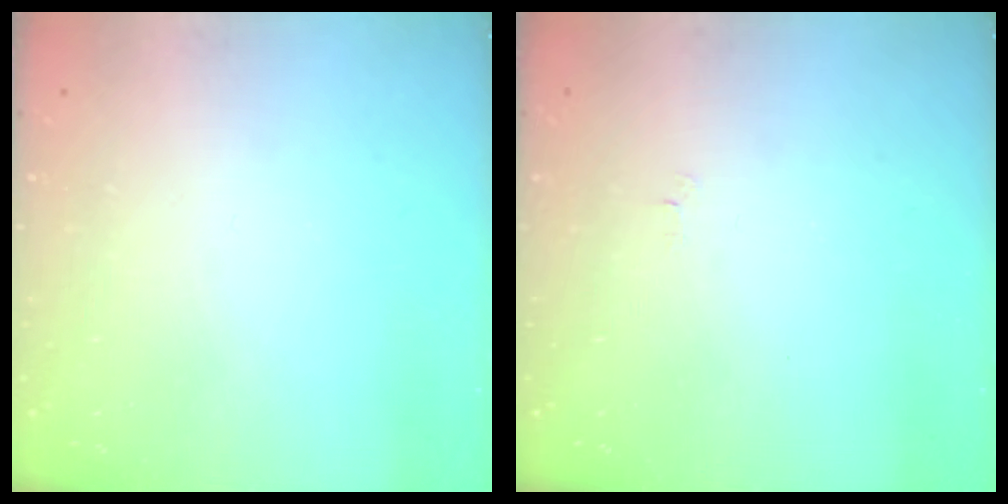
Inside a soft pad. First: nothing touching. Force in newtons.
{"total": 2.5, "press": 2.5, "slide": 0.3}